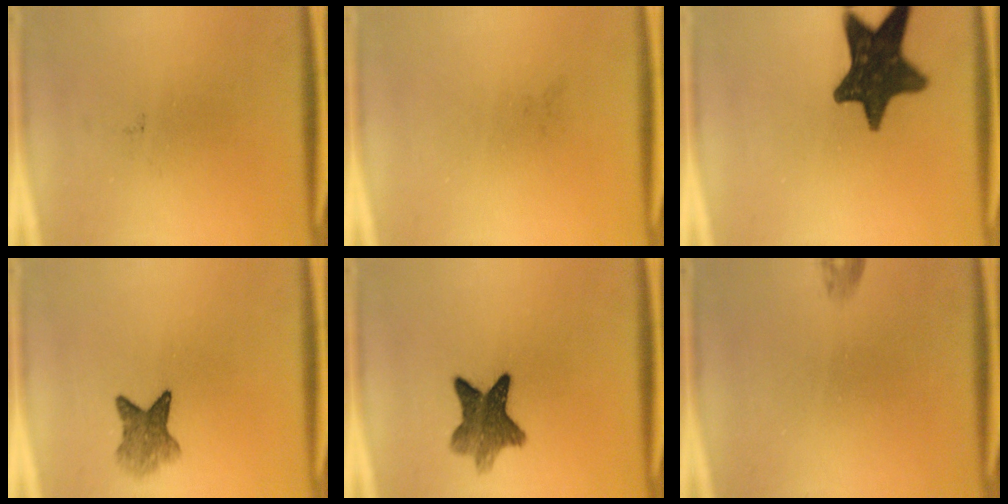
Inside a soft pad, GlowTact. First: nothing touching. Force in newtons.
{"total": 0.0}
{"total": 14.6}
{"total": 4.4}
{"total": 8.1}
{"total": 0.9}